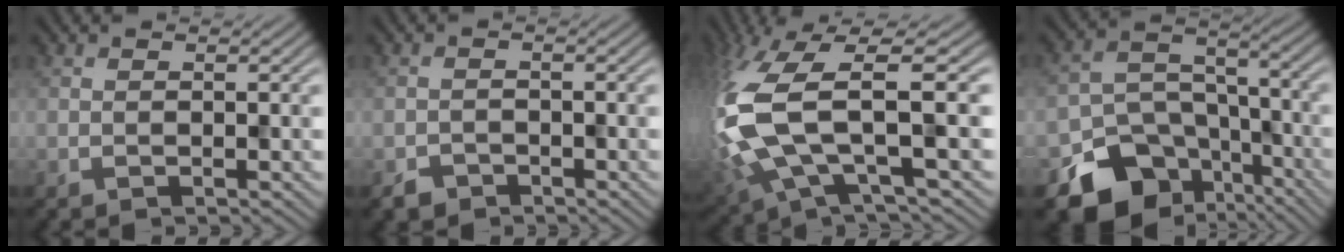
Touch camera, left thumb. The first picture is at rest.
{"total": 1.9, "force": [-1.5, 1.2, 0.3], "torque": [-0.003, -0.002, -0.035]}
{"total": 12.7, "force": [-0.7, 4.3, 11.9], "torque": [-0.285, -0.008, -0.015]}
{"total": 12.5, "force": [-7.4, 8.4, 5.4], "torque": [-0.116, -0.031, -0.121]}